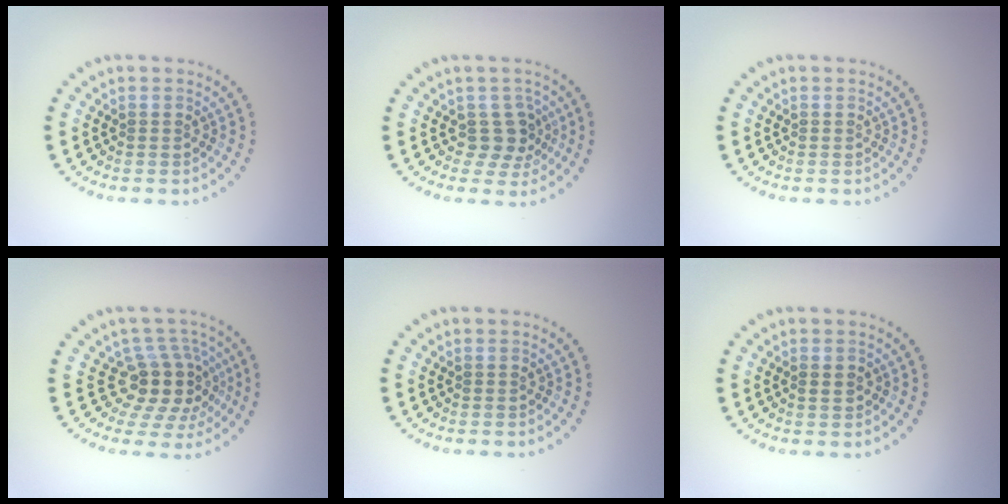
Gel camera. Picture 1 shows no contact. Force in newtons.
{"total": 2.7, "press": 2.1, "slide": 1.7}
{"total": 0.0}
{"total": 4.6, "press": 3.5, "slide": 3.0}
{"total": 0.0}
{"total": 0.7, "press": 0.6, "slide": 0.2}